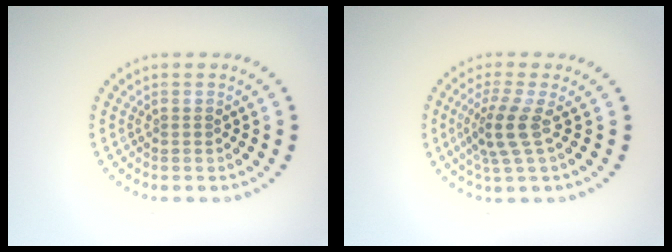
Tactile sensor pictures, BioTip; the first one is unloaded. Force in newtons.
{"total": 3.1, "press": 2.5, "slide": 1.9}